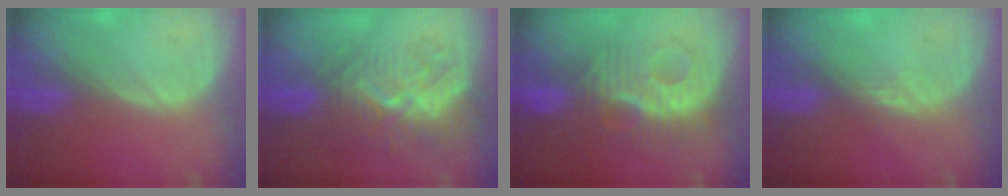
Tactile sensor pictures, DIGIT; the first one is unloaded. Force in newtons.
{"total": 10.1, "press": 8.8, "slide": 4.9}
{"total": 9.3, "press": 9.0, "slide": 2.2}
{"total": 1.5, "press": 1.3, "slide": 0.8}